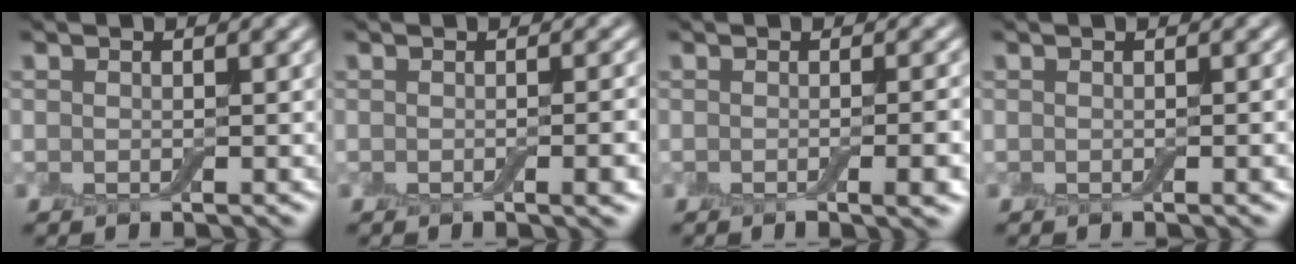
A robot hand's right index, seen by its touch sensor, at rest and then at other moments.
{"total": 3.0, "force": [-0.7, 0.8, 2.8], "torque": [-0.029, 0.001, -0.010]}
{"total": 4.1, "force": [-1.2, 1.3, 3.8], "torque": [-0.040, -0.005, -0.014]}
{"total": 1.1, "force": [-0.2, 0.2, 1.1], "torque": [-0.011, 0.001, -0.003]}